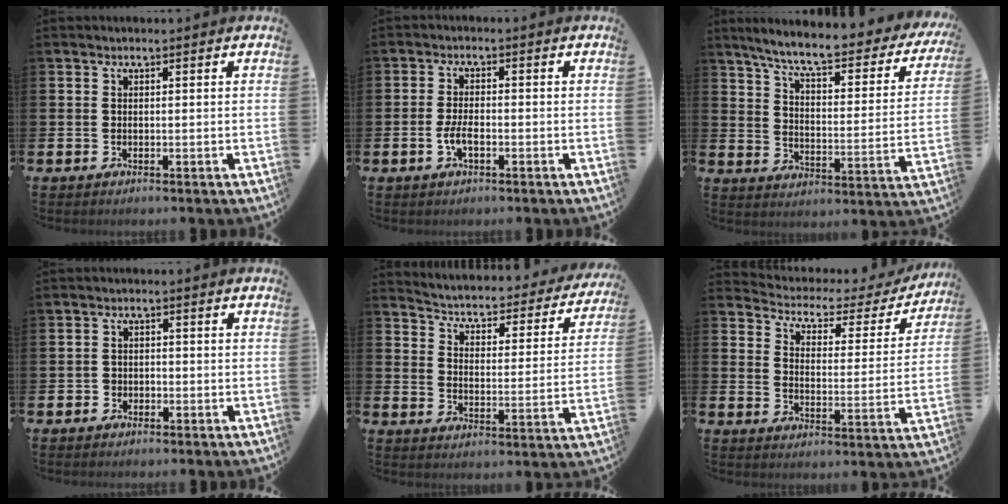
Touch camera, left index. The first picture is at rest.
{"total": 3.0, "force": [-0.9, 1.3, 2.6], "torque": [-0.038, 0.001, -0.018]}
{"total": 7.6, "force": [6.5, 1.2, 3.8], "torque": [-0.101, -0.047, 0.104]}
{"total": 1.6, "force": [-0.9, 1.2, 0.2], "torque": [0.001, -0.001, -0.023]}
{"total": 3.5, "force": [3.2, 1.1, 0.9], "torque": [-0.045, -0.031, 0.043]}
{"total": 3.3, "force": [2.7, 1.6, 0.7], "torque": [-0.040, -0.026, 0.036]}